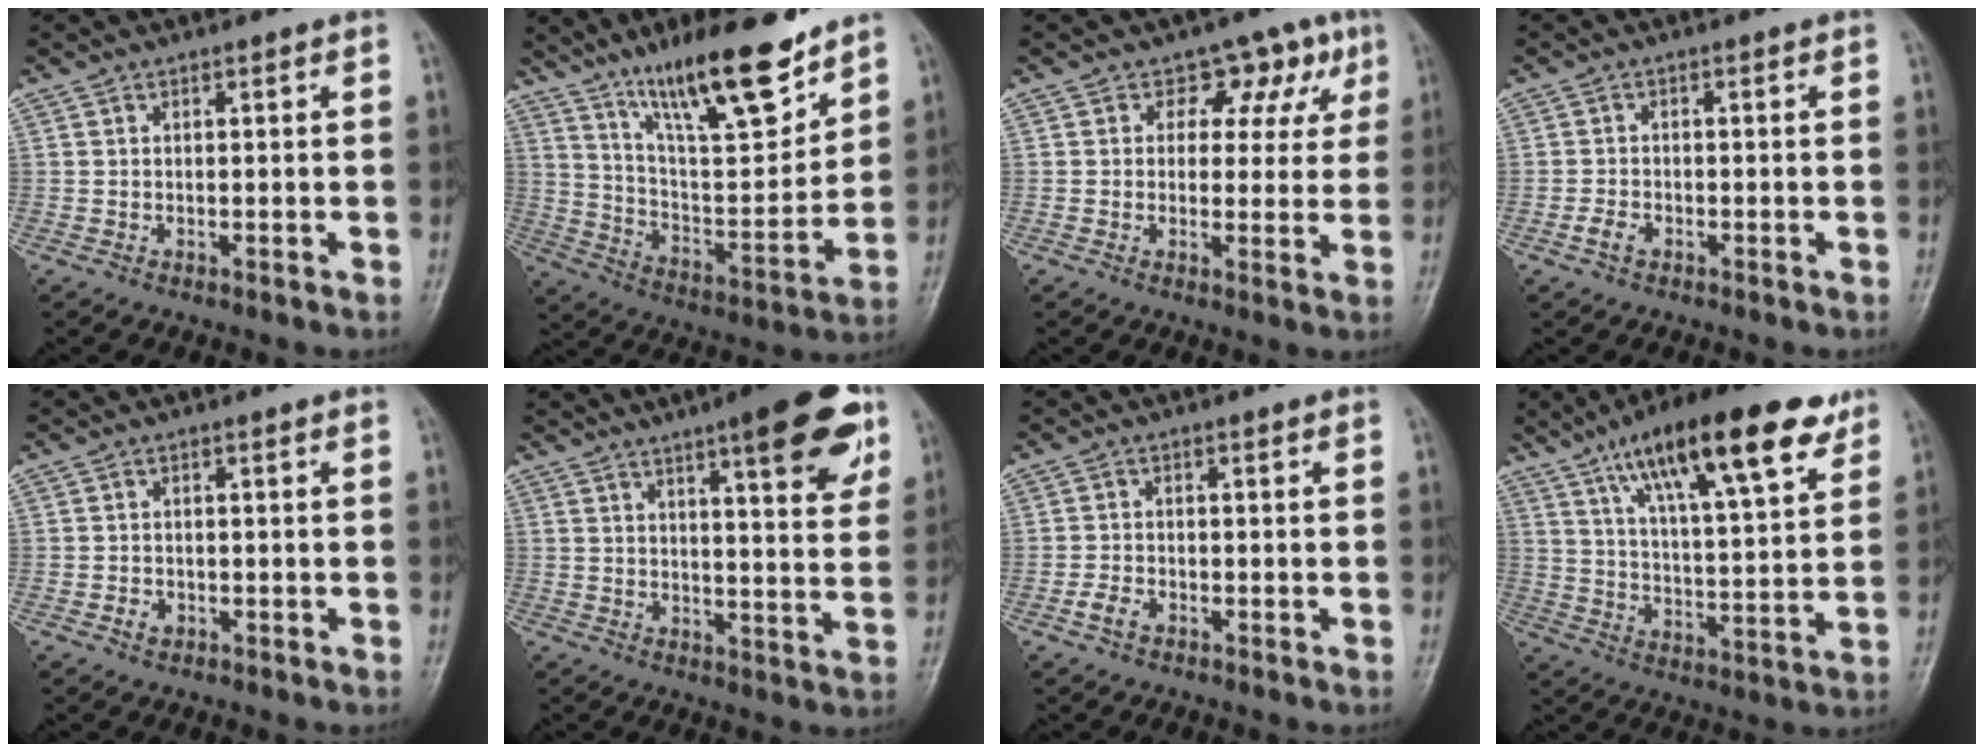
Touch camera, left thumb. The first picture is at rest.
{"total": 19.9, "force": [13.7, 5.2, 13.4], "torque": [-0.184, -0.078, 0.240]}
{"total": 7.8, "force": [3.3, 5.9, 3.9], "torque": [0.005, -0.002, 0.036]}
{"total": 2.3, "force": [-1.3, 1.4, 1.2], "torque": [-0.025, 0.008, -0.025]}
{"total": 1.8, "force": [-0.9, 1.4, 0.8], "torque": [-0.009, 0.005, -0.013]}
{"total": 15.4, "force": [8.5, 3.6, 12.3], "torque": [-0.136, -0.033, 0.113]}
{"total": 2.6, "force": [-1.6, 1.6, 1.4], "torque": [-0.029, 0.009, -0.030]}
{"total": 22.5, "force": [13.0, 6.4, 17.2], "torque": [-0.255, -0.029, 0.212]}